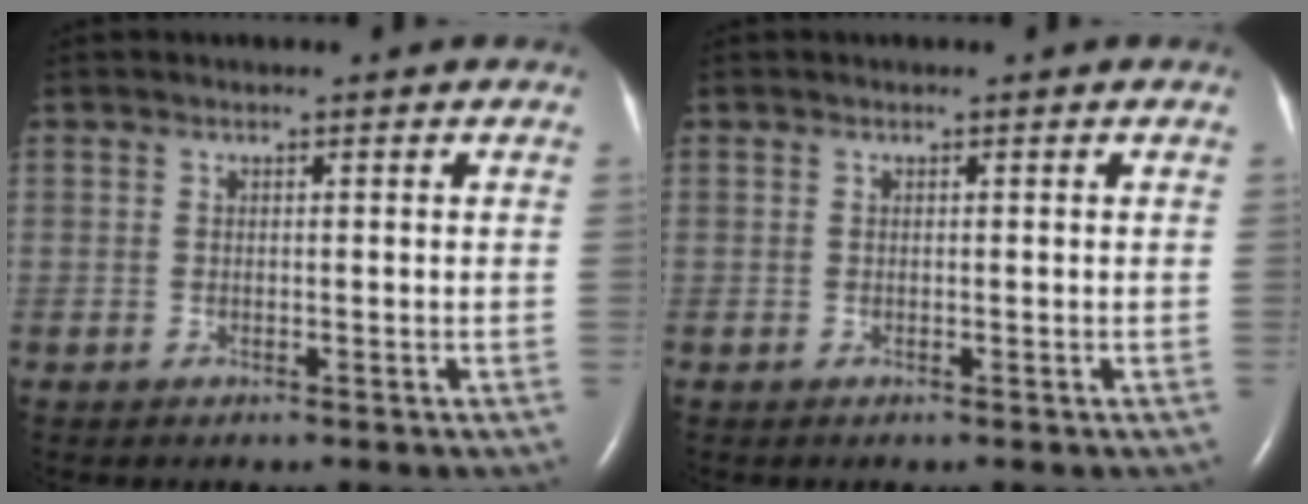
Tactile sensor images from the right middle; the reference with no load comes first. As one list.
[{"total": 0.0}]